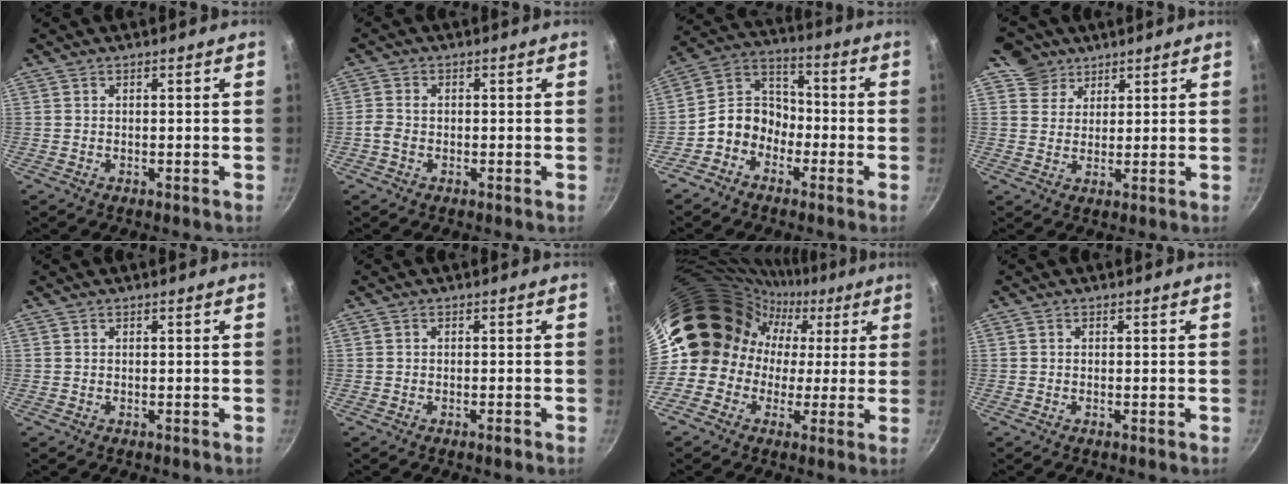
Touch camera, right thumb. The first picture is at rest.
{"total": 2.4, "force": [-0.6, 1.7, 1.5], "torque": [-0.039, 0.007, -0.019]}
{"total": 9.4, "force": [-3.9, 7.4, 4.2], "torque": [-0.040, 0.054, -0.097]}
{"total": 5.6, "force": [3.7, 4.2, 0.2], "torque": [0.035, -0.005, 0.058]}
{"total": 0.0}
{"total": 1.3, "force": [-0.8, 0.3, 0.9], "torque": [-0.023, 0.007, -0.015]}
{"total": 16.4, "force": [2.9, 15.0, 6.0], "torque": [-0.053, 0.049, 0.034]}
{"total": 0.6, "force": [-0.2, 0.2, 0.5], "torque": [-0.010, 0.002, -0.005]}